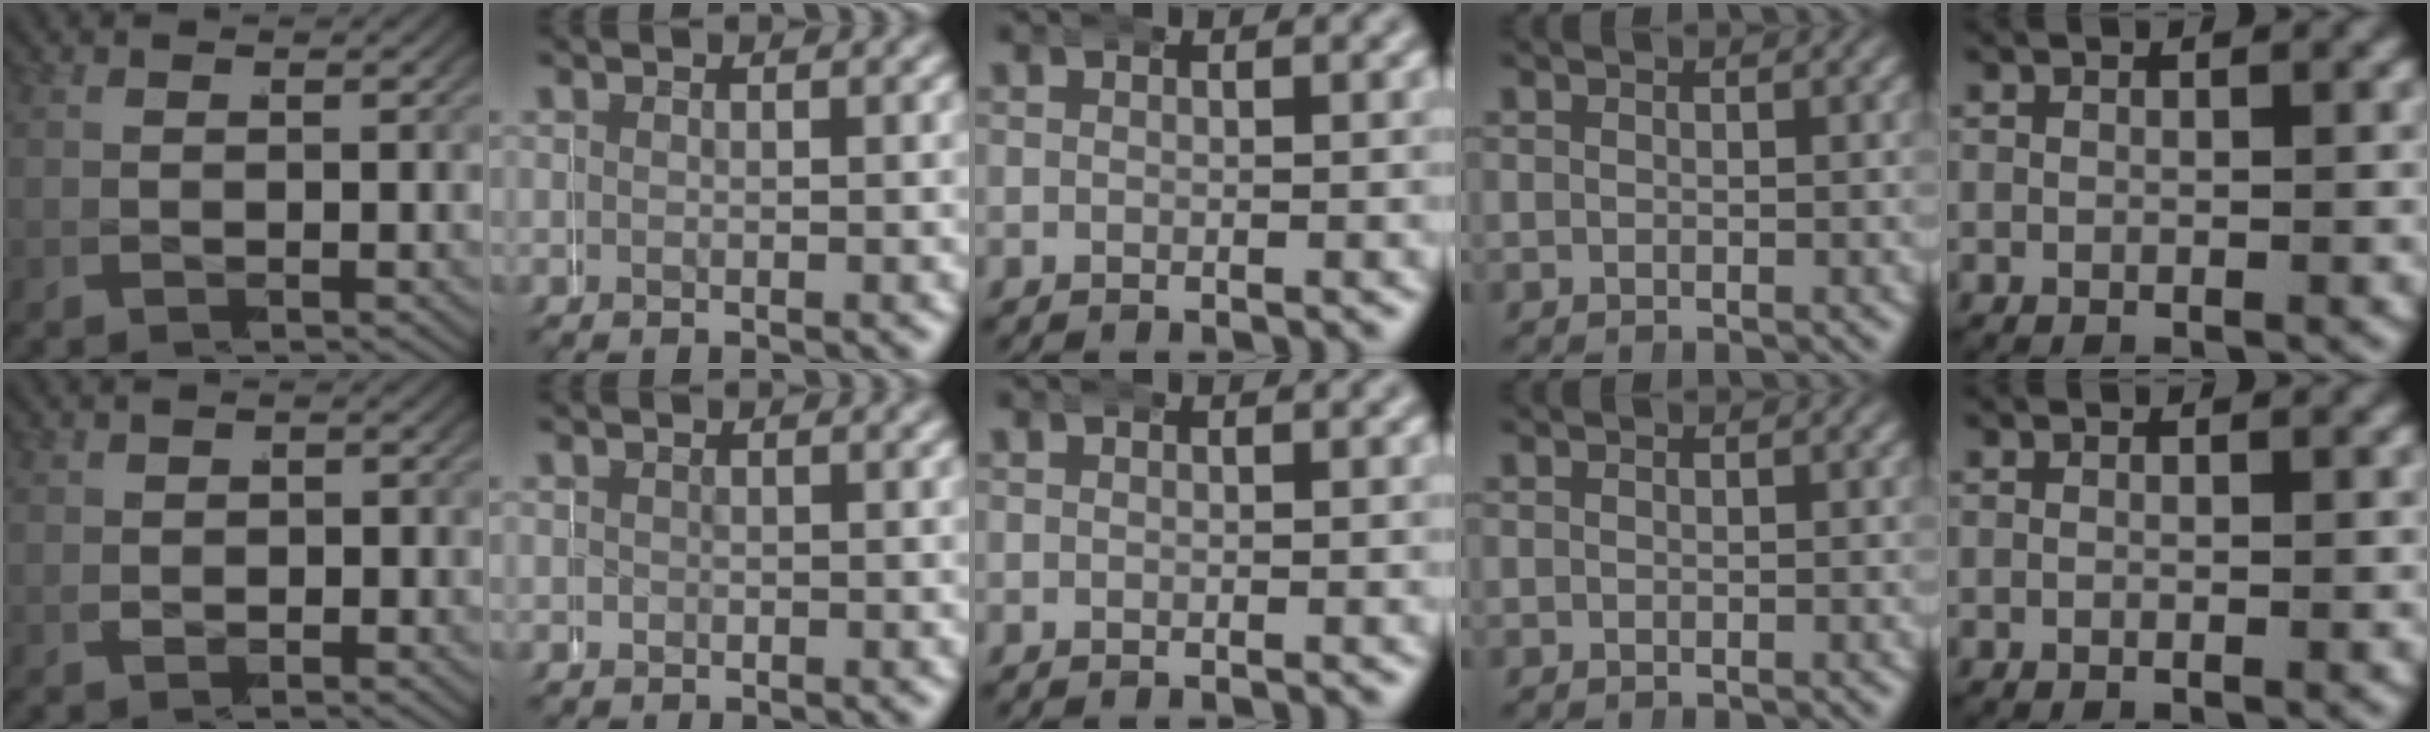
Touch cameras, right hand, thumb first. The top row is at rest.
{"thumb": {"total": 0.7, "force": [-0.5, 0.2, -0.5], "torque": [0.002, 0.001, -0.004]}, "index": {"total": 0.6, "force": [0.0, 0.4, -0.4], "torque": [0.010, 0.000, 0.002]}}